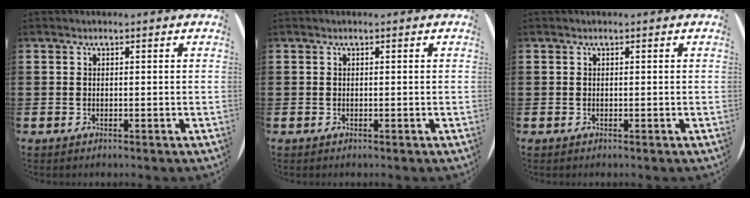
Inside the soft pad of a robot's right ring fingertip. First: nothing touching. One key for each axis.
{"total": 0.0}
{"total": 0.0}